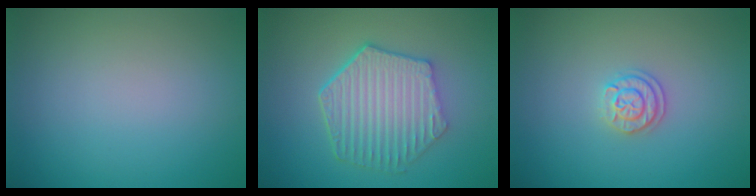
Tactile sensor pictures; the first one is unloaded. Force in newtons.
{"total": 6.1, "press": 4.7, "slide": 3.9}
{"total": 2.0, "press": 1.9, "slide": 0.8}